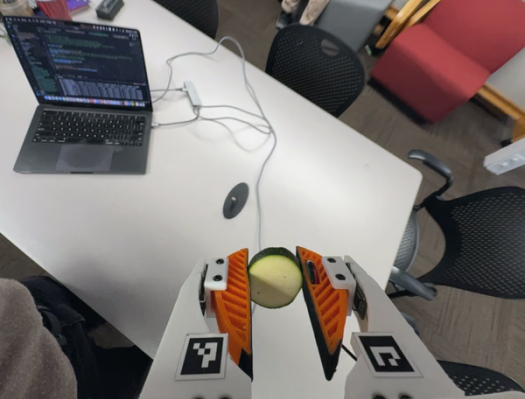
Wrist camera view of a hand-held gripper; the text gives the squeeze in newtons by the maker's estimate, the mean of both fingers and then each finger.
{"total": 13.1, "left": 14.2, "right": 12.1}